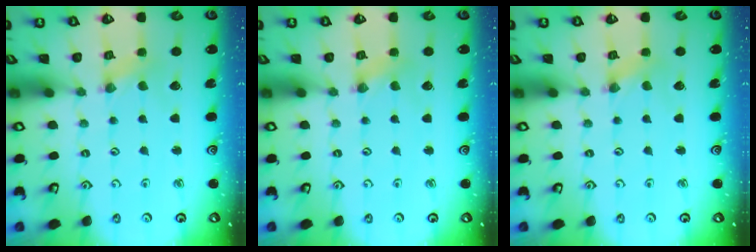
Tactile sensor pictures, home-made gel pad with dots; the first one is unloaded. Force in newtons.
{"total": 1.0, "press": 1.0, "slide": 0.2}
{"total": 0.6, "press": 0.6, "slide": 0.2}